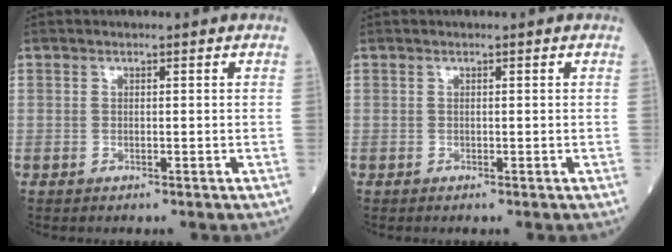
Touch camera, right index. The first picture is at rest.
{"total": 0.0}